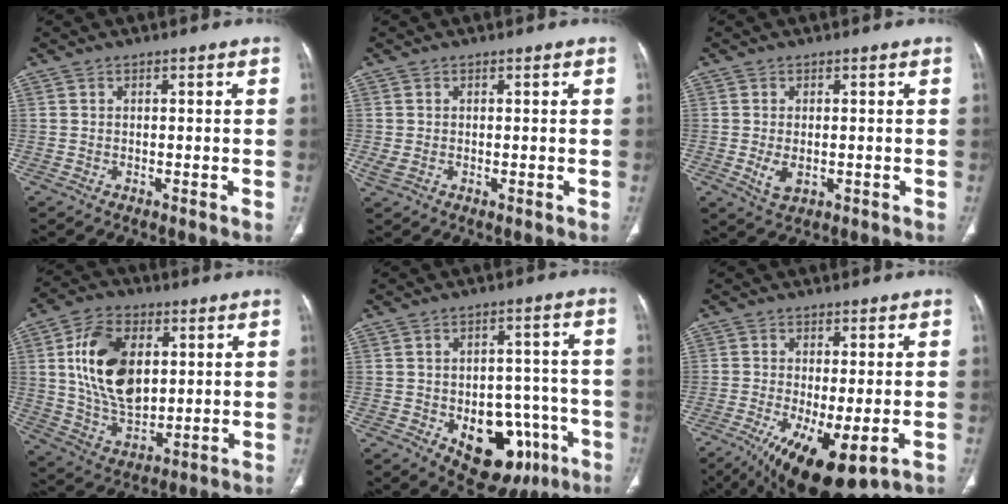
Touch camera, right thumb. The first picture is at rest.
{"total": 2.1, "force": [-0.1, 1.3, 1.6], "torque": [-0.049, 0.000, 0.003]}
{"total": 3.8, "force": [-0.6, 2.2, 3.0], "torque": [-0.058, -0.008, -0.003]}
{"total": 17.3, "force": [3.8, 10.8, 13.1], "torque": [-0.212, -0.014, 0.076]}
{"total": 16.3, "force": [-6.2, 10.2, 11.2], "torque": [-0.110, 0.035, -0.070]}
{"total": 14.5, "force": [-6.2, 5.2, 12.0], "torque": [-0.209, -0.021, -0.088]}